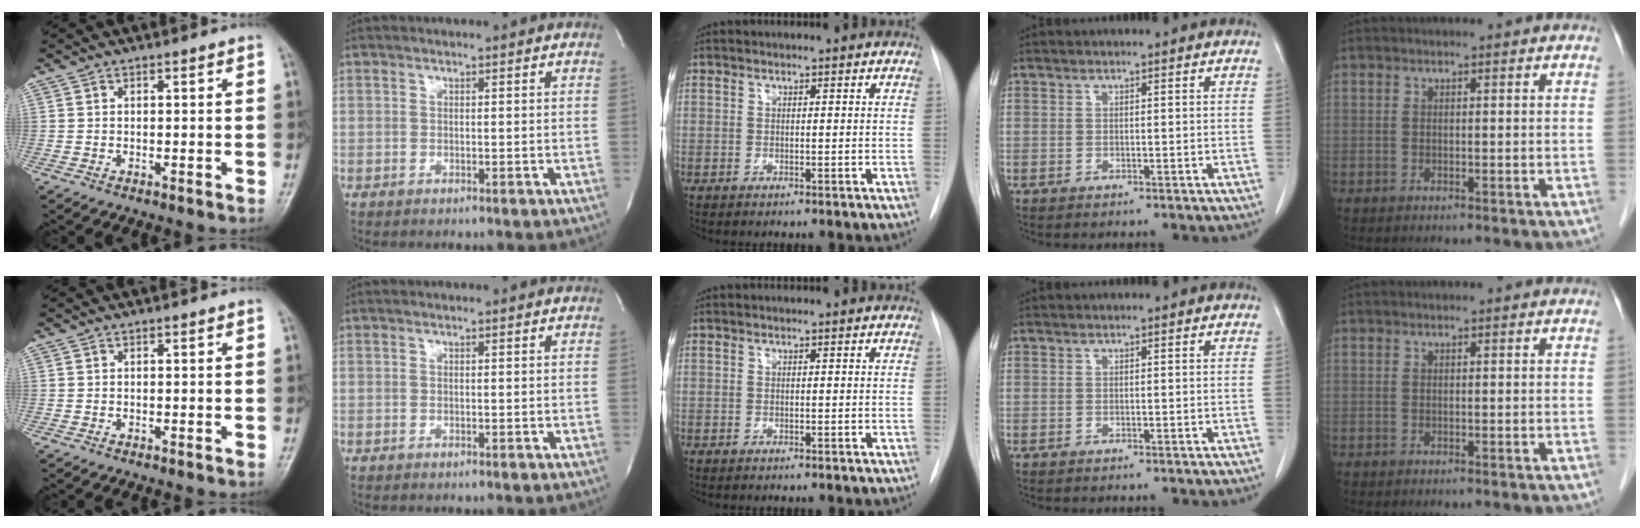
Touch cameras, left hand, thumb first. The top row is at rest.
{}